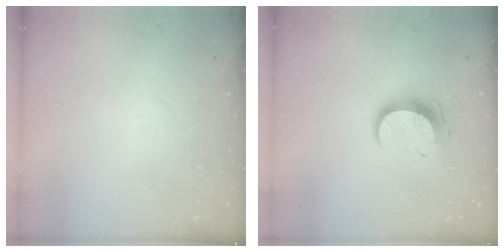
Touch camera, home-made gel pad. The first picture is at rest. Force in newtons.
{"total": 10.0, "press": 10.0, "slide": 0.3}